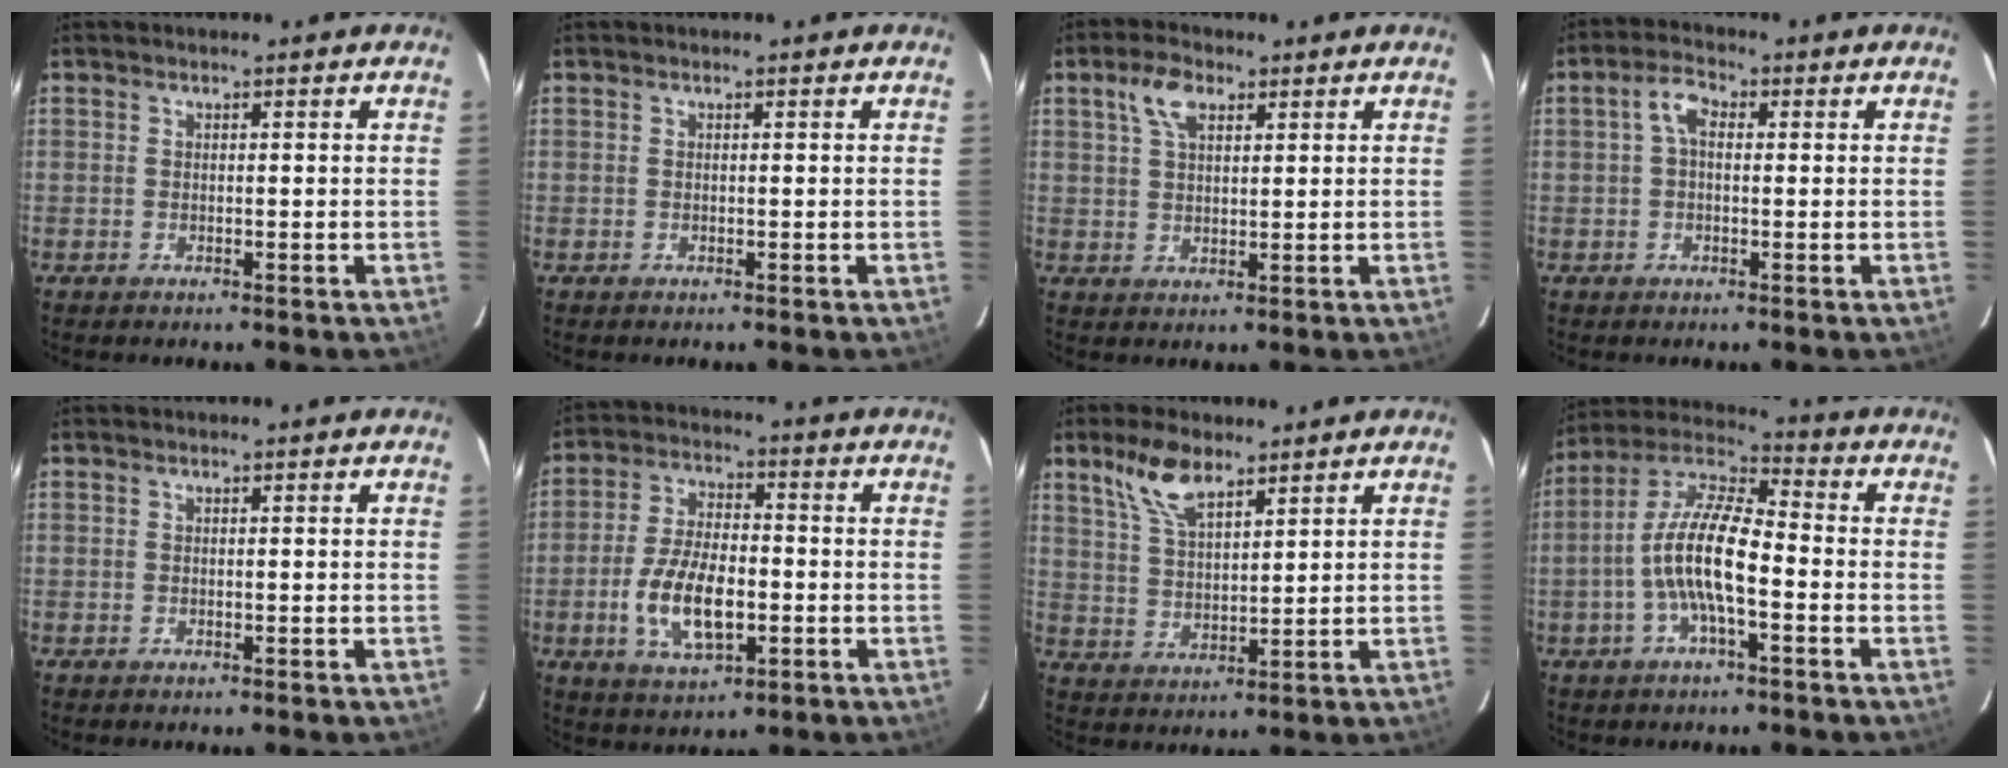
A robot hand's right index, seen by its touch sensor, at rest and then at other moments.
{"total": 0.0}
{"total": 5.4, "force": [2.7, 2.8, 3.7], "torque": [-0.071, 0.015, 0.051]}
{"total": 3.8, "force": [0.5, 2.2, 3.0], "torque": [-0.058, 0.016, 0.010]}
{"total": 0.0}
{"total": 11.9, "force": [-3.1, 5.5, 10.1], "torque": [-0.207, -0.003, -0.051]}
{"total": 8.4, "force": [5.7, 3.2, 5.2], "torque": [-0.102, 0.012, 0.118]}
{"total": 12.0, "force": [-3.0, 3.3, 11.1], "torque": [-0.227, 0.008, -0.062]}